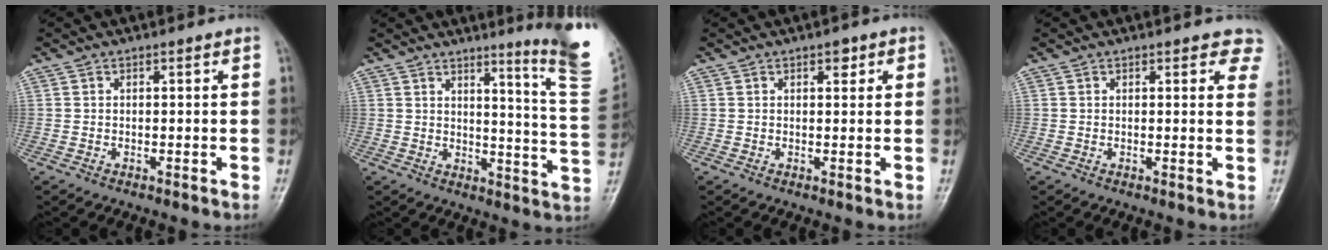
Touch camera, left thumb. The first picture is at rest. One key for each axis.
{"total": 13.6, "fx": 9.2, "fy": -0.1, "fz": 10.1, "tx": -0.122, "ty": -0.087, "tz": 0.112}
{"total": 1.8, "fx": 0.9, "fy": 1.0, "fz": 1.1, "tx": -0.004, "ty": -0.002, "tz": 0.010}
{"total": 5.1, "fx": 3.8, "fy": 2.2, "fz": 2.6, "tx": 0.008, "ty": -0.010, "tz": 0.028}